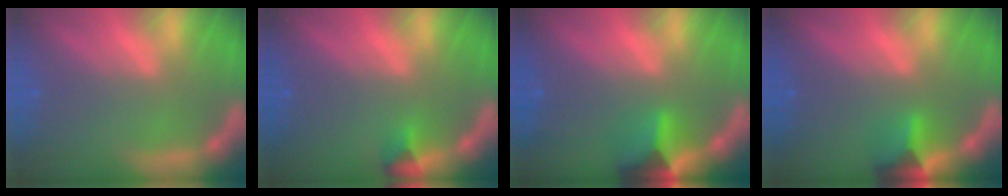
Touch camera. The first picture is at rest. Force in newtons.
{"total": 1.4}
{"total": 4.5}
{"total": 3.4}